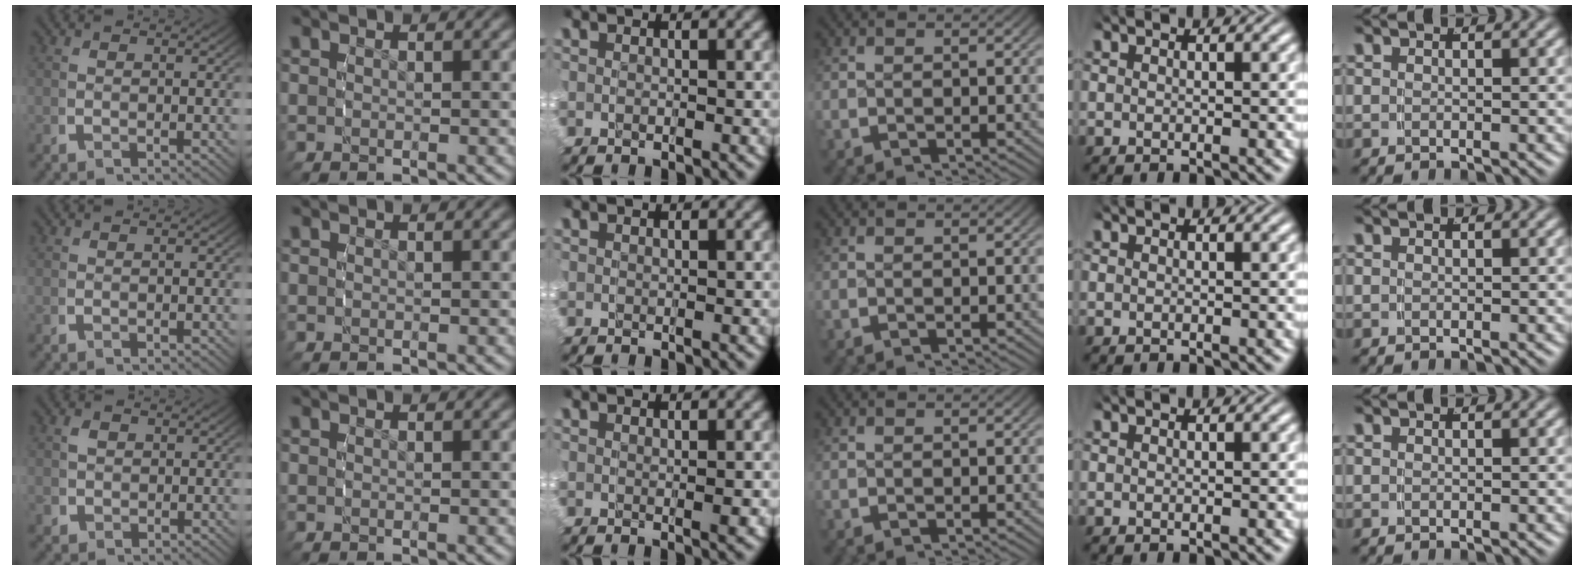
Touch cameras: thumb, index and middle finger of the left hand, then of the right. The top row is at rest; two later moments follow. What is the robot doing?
{"motion": "grasp_and_lifting", "object": "ribbon"}